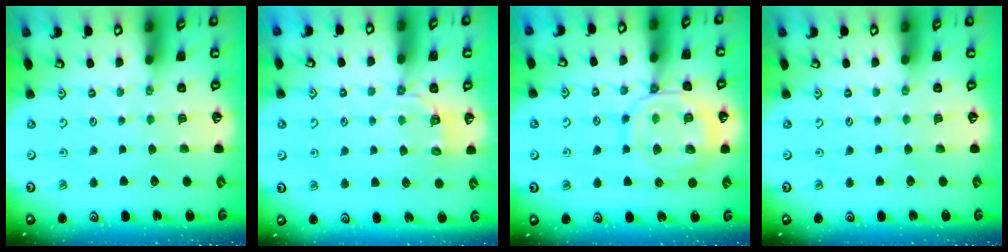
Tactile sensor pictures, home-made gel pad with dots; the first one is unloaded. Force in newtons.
{"total": 4.4, "press": 4.0, "slide": 1.9}
{"total": 14.9, "press": 14.8, "slide": 1.5}
{"total": 0.0}